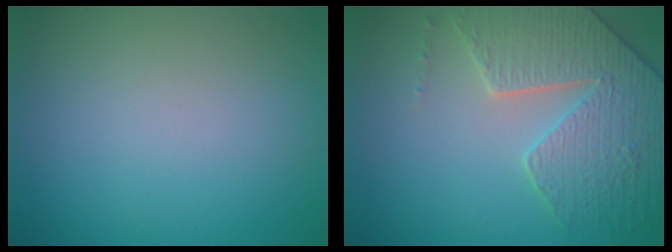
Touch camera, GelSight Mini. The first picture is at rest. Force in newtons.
{"total": 5.0, "press": 4.8, "slide": 1.3}